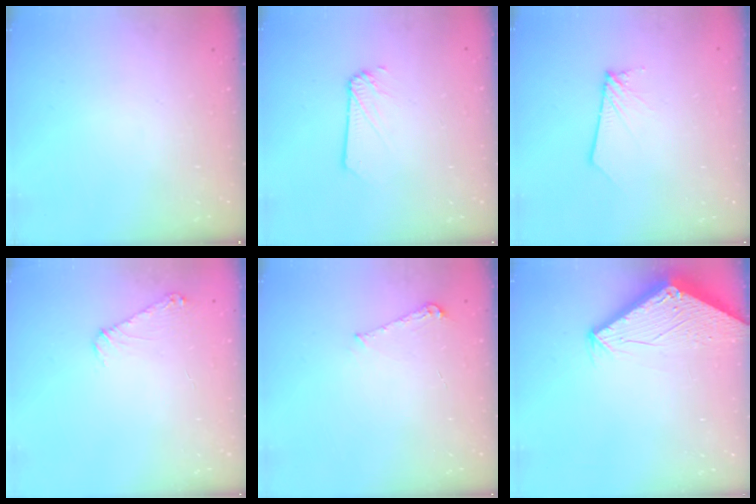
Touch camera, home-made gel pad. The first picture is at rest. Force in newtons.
{"total": 1.9, "press": 1.9, "slide": 0.3}
{"total": 2.7, "press": 2.7, "slide": 0.2}
{"total": 6.4, "press": 6.4, "slide": 0.7}
{"total": 5.3, "press": 5.2, "slide": 0.5}
{"total": 2.8, "press": 2.8, "slide": 0.1}